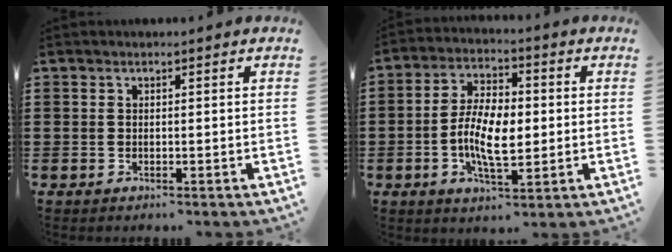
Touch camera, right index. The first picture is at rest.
{"total": 8.9, "force": [-1.0, 4.1, 7.8], "torque": [-0.164, 0.006, -0.021]}